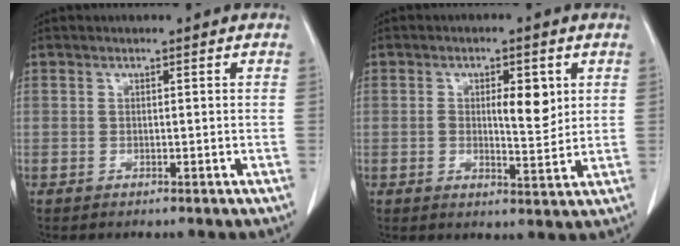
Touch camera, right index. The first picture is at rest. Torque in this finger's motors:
{"motor_torque": [0.25, 0.08, 0.13, 0.06]}